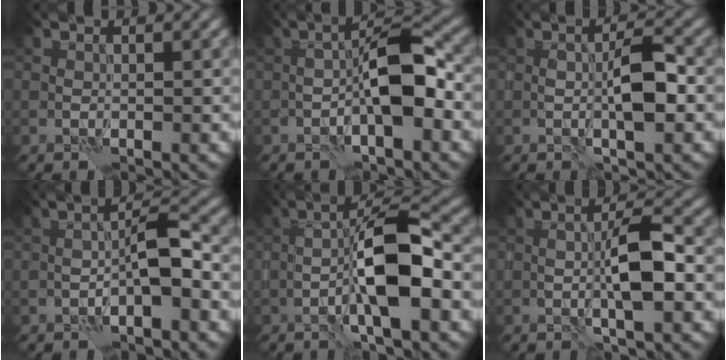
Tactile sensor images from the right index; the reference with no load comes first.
{"total": 5.1, "force": [-1.0, 1.1, 4.9], "torque": [-0.097, 0.013, -0.027]}
{"total": 3.0, "force": [0.2, 0.2, 2.9], "torque": [-0.073, -0.001, -0.004]}
{"total": 2.3, "force": [-0.7, 0.0, 2.2], "torque": [-0.056, 0.007, -0.024]}
{"total": 6.3, "force": [-1.0, 1.1, 6.1], "torque": [-0.119, 0.012, -0.027]}
{"total": 3.3, "force": [0.2, 0.2, 3.3], "torque": [-0.079, 0.002, -0.005]}